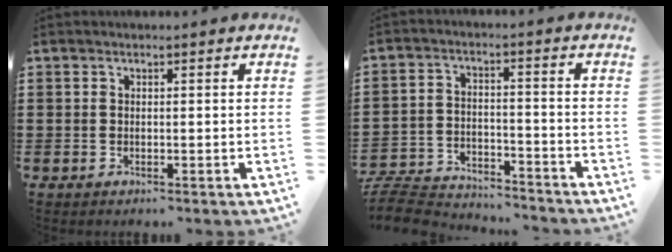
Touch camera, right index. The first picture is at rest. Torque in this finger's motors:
{"motor_torque": [-1.77, 0.37, -1.06, -0.21]}